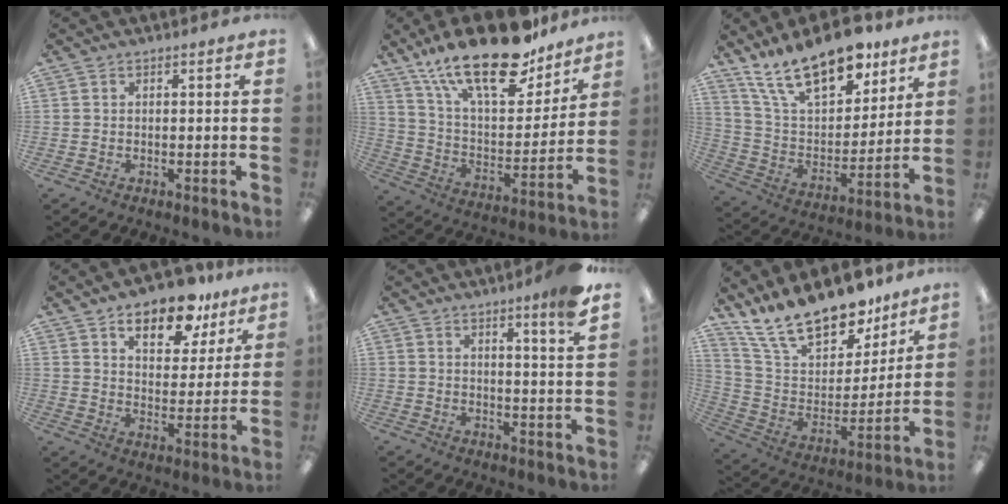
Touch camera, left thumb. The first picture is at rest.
{"total": 24.6, "force": [17.6, 8.9, 14.6], "torque": [-0.256, -0.110, 0.302]}
{"total": 21.3, "force": [15.0, 9.1, 11.9], "torque": [-0.223, -0.085, 0.266]}
{"total": 13.7, "force": [9.4, 6.3, 7.7], "torque": [-0.105, -0.048, 0.160]}
{"total": 6.5, "force": [4.8, 0.0, 4.5], "torque": [-0.066, -0.029, 0.074]}
{"total": 21.2, "force": [16.6, 9.0, 9.5], "torque": [-0.182, -0.114, 0.302]}